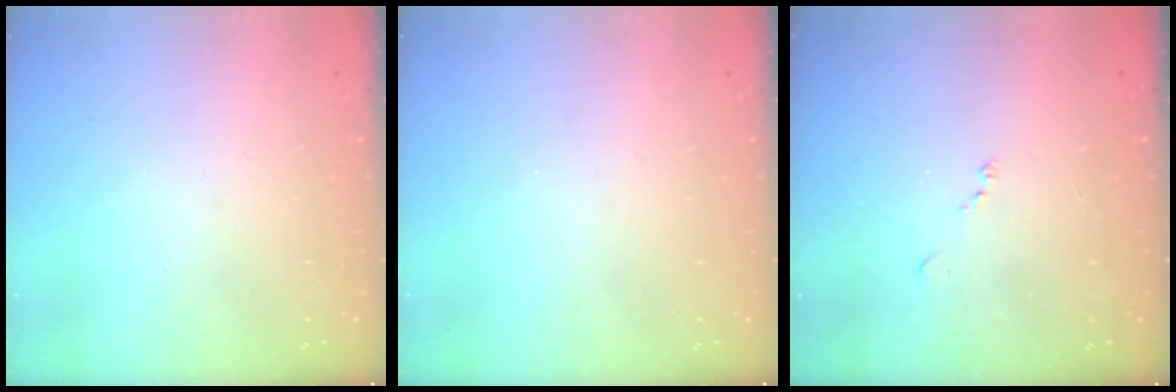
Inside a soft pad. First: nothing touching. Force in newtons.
{"total": 0.0}
{"total": 8.4, "press": 8.3, "slide": 0.9}